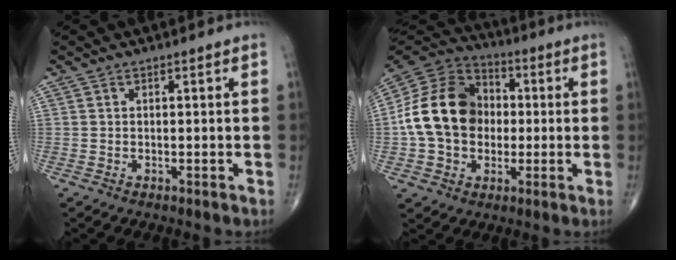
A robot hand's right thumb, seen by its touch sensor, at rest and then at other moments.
{"total": 17.8, "force": [-0.2, 14.1, 10.8], "torque": [-0.177, 0.029, -0.008]}